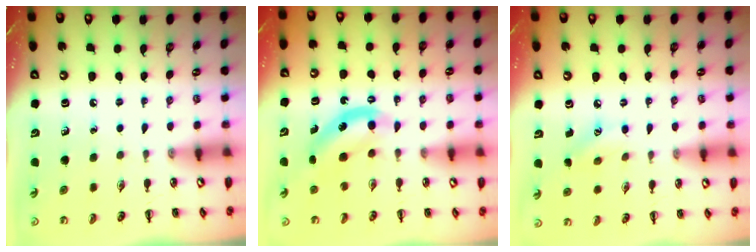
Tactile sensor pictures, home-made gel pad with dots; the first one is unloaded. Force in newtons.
{"total": 6.6, "press": 6.5, "slide": 1.0}
{"total": 5.5, "press": 5.3, "slide": 1.5}